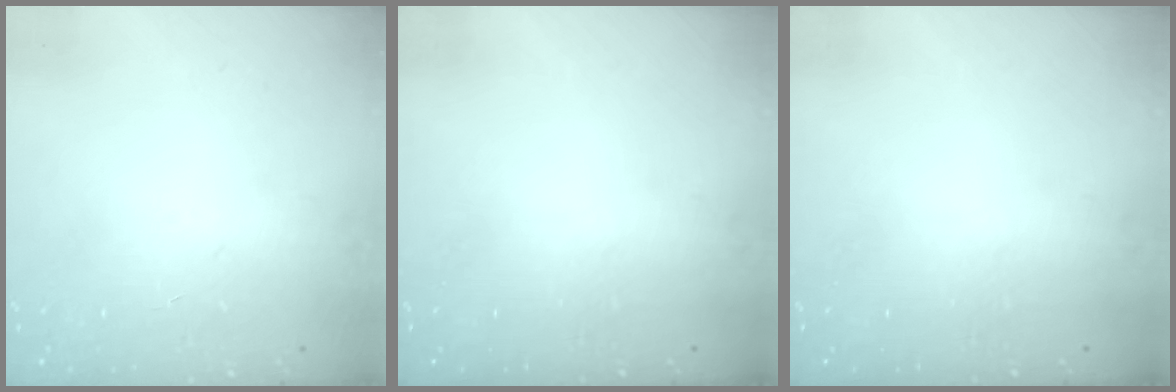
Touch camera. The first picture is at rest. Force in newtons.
{"total": 0.0}
{"total": 0.0}